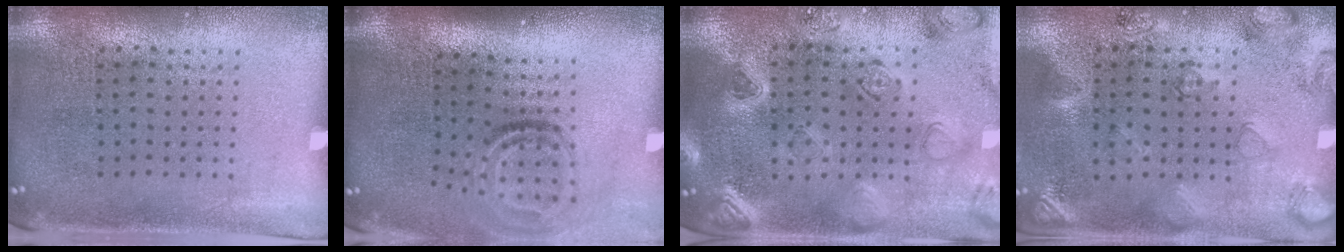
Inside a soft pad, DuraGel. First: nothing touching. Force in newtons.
{"total": 1.9, "press": 1.1, "slide": 1.5}
{"total": 2.2, "press": 2.2, "slide": 0.3}
{"total": 2.6, "press": 1.8, "slide": 1.9}